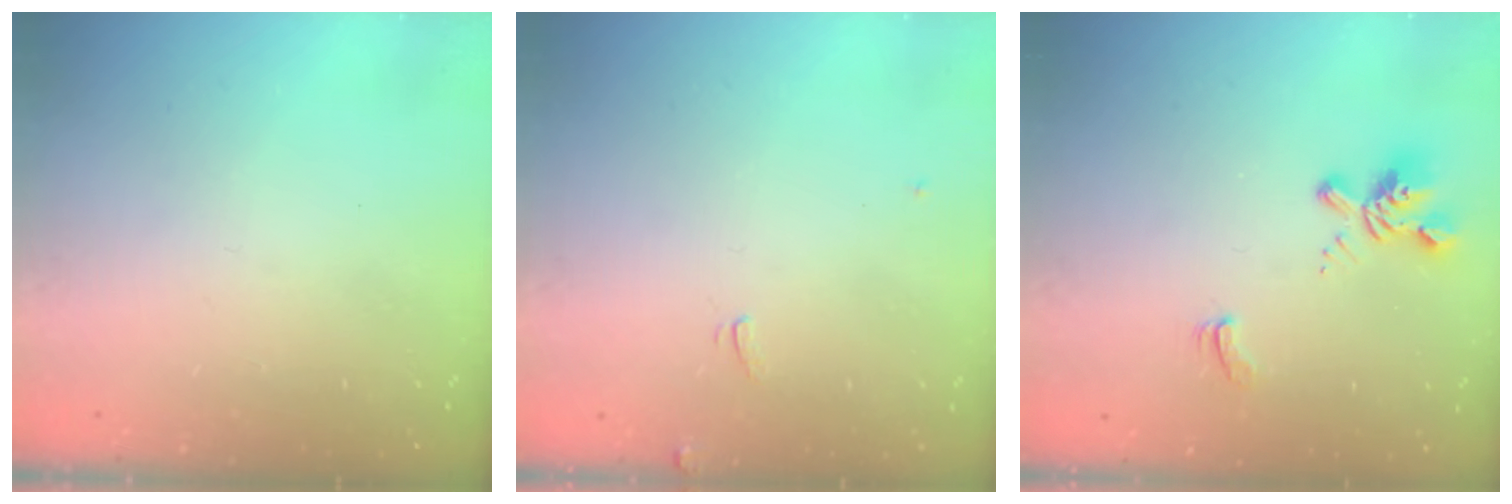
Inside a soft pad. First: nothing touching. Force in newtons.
{"total": 2.5, "press": 2.5, "slide": 0.4}
{"total": 2.4, "press": 2.1, "slide": 1.2}